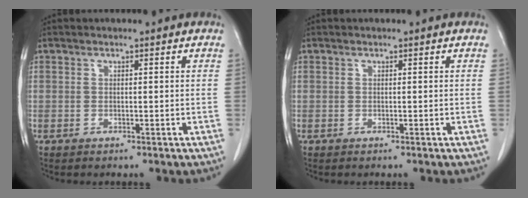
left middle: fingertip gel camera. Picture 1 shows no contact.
{"total": 0.0}